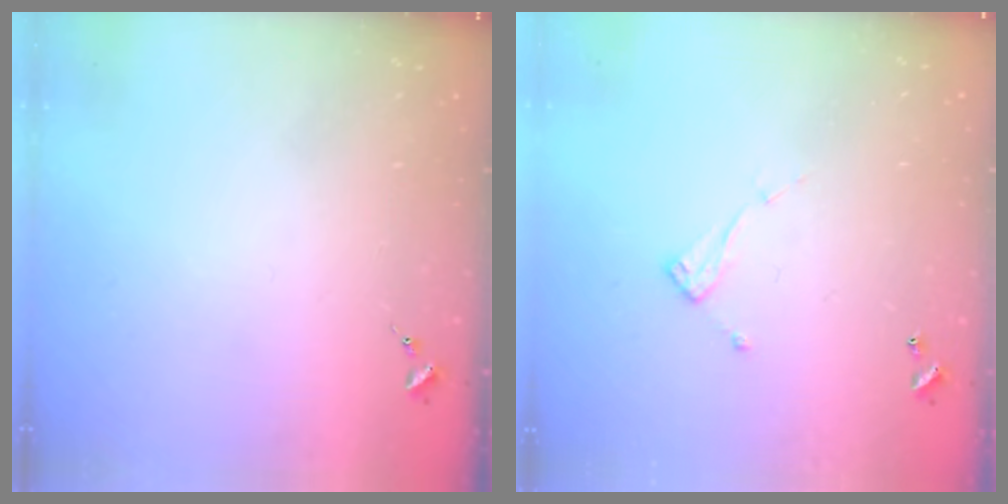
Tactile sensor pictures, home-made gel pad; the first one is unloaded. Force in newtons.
{"total": 6.6, "press": 6.6, "slide": 0.1}